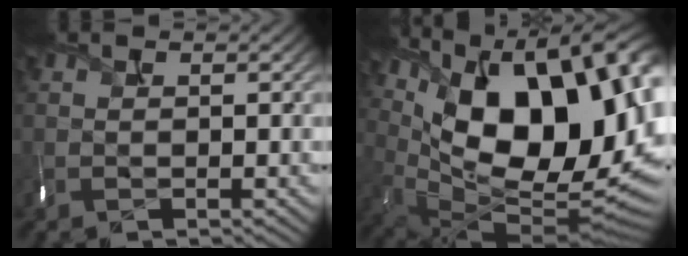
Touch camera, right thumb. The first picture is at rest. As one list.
[{"total": 21.3, "force": [5.7, 11.9, 16.7], "torque": [-0.281, 0.026, 0.125]}]